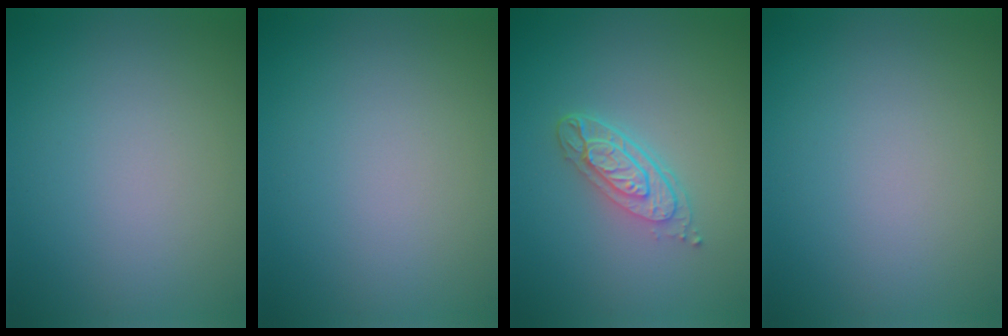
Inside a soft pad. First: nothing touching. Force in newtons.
{"total": 0.0}
{"total": 3.5, "press": 2.6, "slide": 2.4}
{"total": 0.0}